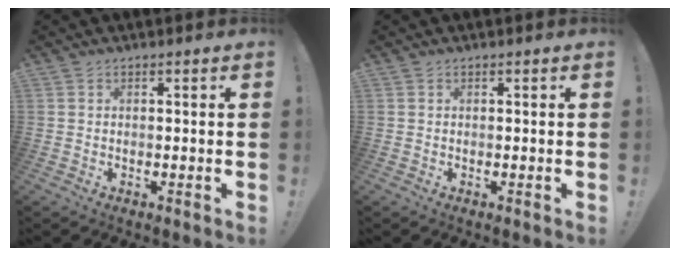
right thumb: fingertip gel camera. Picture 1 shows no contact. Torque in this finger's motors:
{"motor_torque": [0.00, 0.00, 0.00, 0.00, 0.01]}